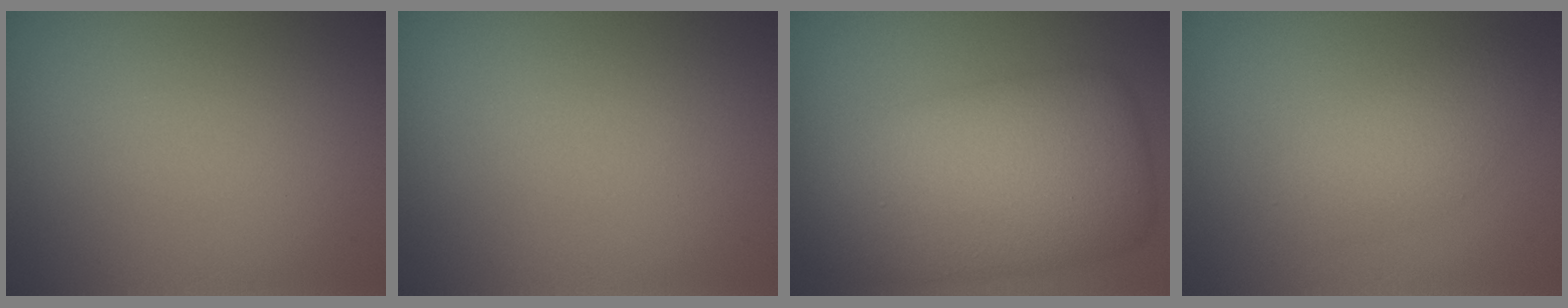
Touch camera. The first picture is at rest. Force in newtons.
{"total": 0.0}
{"total": 10.6, "press": 10.6, "slide": 0.3}
{"total": 2.8, "press": 2.8, "slide": 0.1}